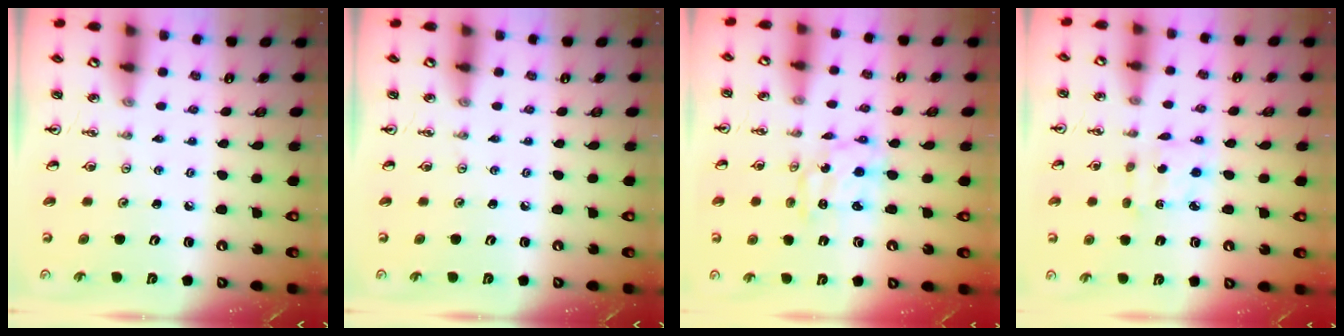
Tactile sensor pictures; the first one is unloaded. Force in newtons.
{"total": 0.0}
{"total": 3.6, "press": 3.6, "slide": 0.3}
{"total": 2.0, "press": 2.0, "slide": 0.2}